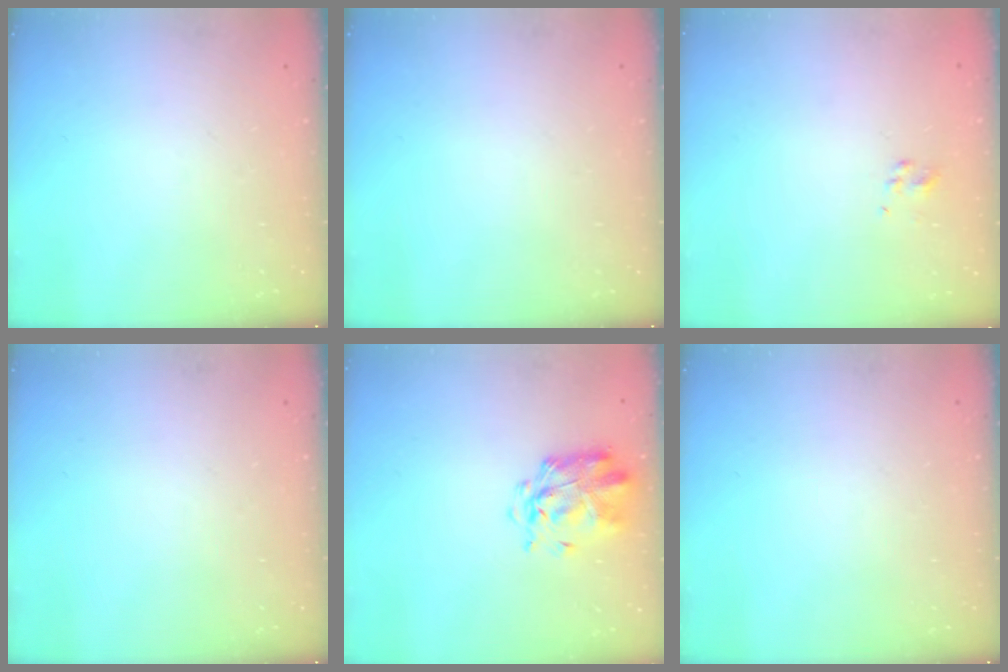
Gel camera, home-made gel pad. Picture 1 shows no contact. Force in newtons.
{"total": 0.0}
{"total": 2.3, "press": 2.1, "slide": 1.1}
{"total": 0.0}
{"total": 2.9, "press": 2.8, "slide": 0.8}
{"total": 0.0}